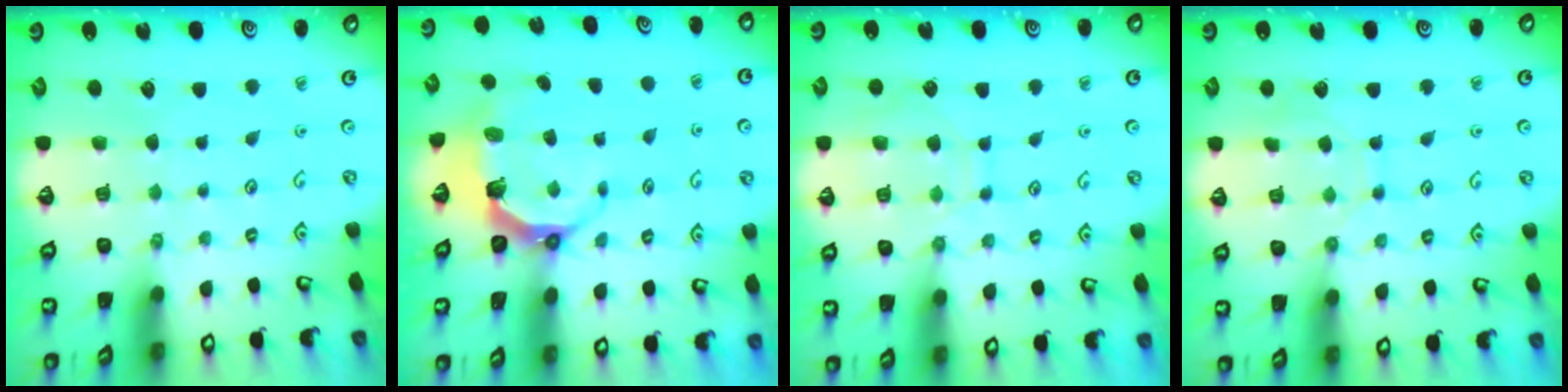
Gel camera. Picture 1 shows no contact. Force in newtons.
{"total": 6.3, "press": 4.8, "slide": 4.1}
{"total": 10.3, "press": 10.2, "slide": 1.0}
{"total": 8.3, "press": 8.3, "slide": 0.6}